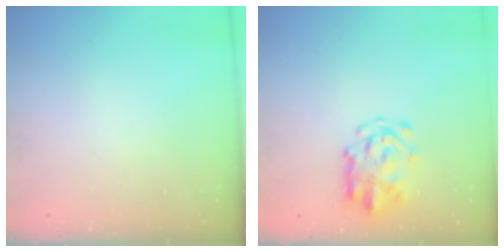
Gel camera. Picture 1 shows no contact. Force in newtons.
{"total": 5.9, "press": 5.7, "slide": 1.4}